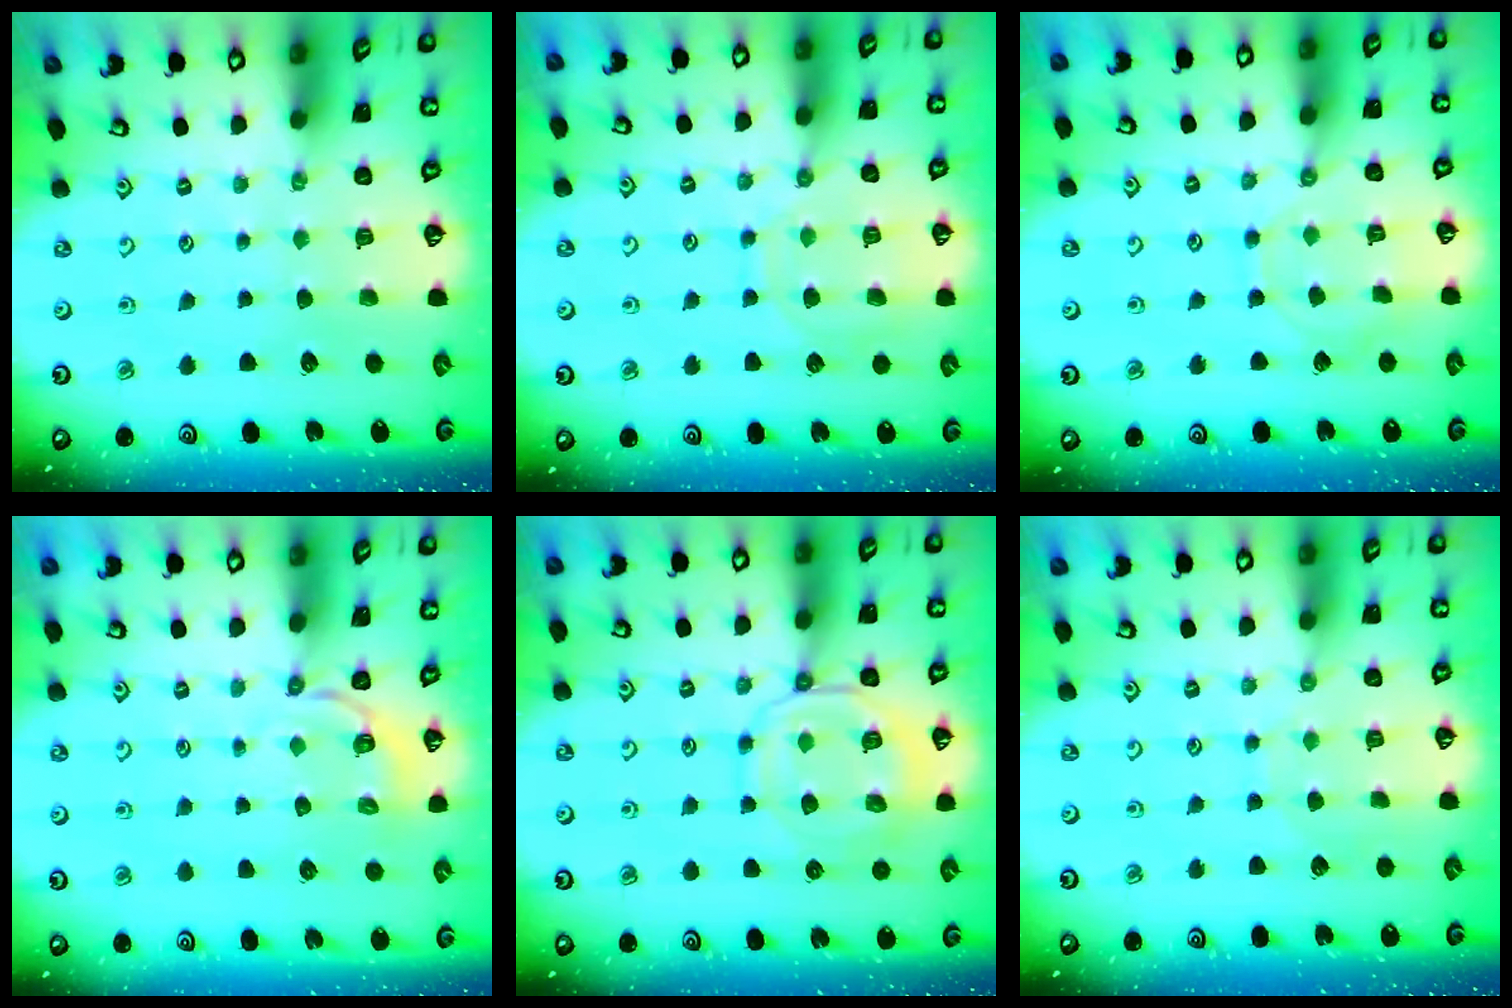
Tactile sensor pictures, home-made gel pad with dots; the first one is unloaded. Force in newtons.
{"total": 10.2, "press": 10.2, "slide": 0.9}
{"total": 8.2, "press": 8.1, "slide": 1.0}
{"total": 3.1, "press": 2.0, "slide": 2.3}
{"total": 10.2, "press": 10.1, "slide": 1.3}
{"total": 4.8, "press": 4.7, "slide": 0.5}